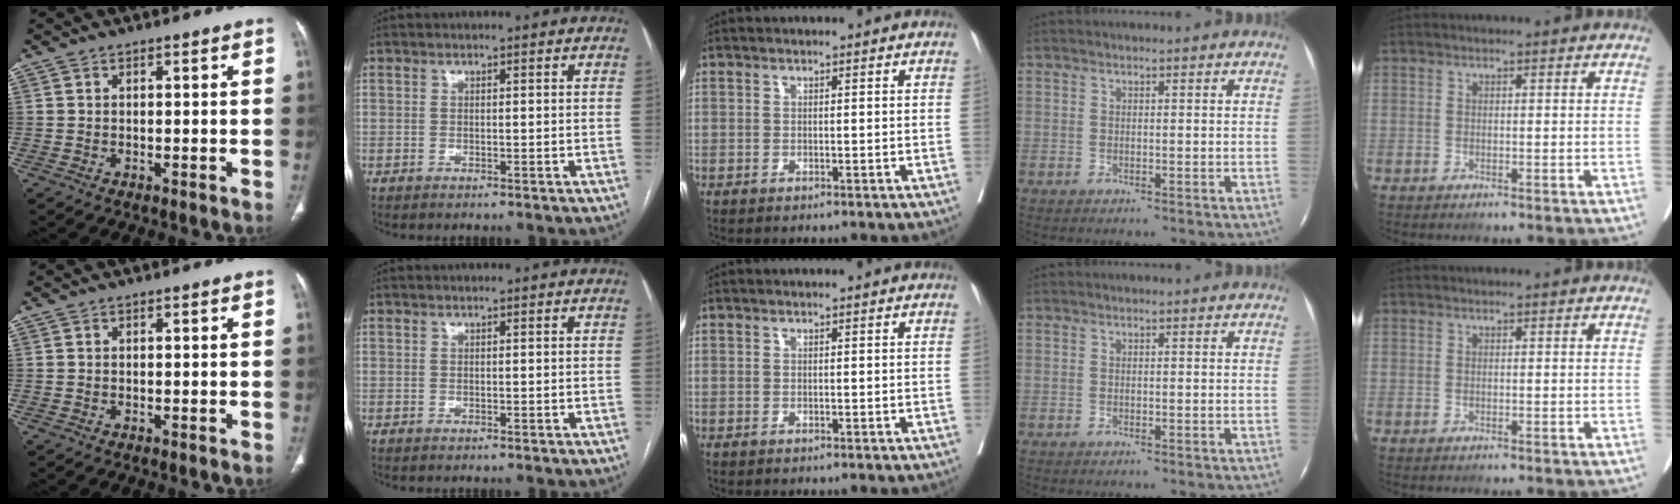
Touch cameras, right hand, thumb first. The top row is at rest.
{}